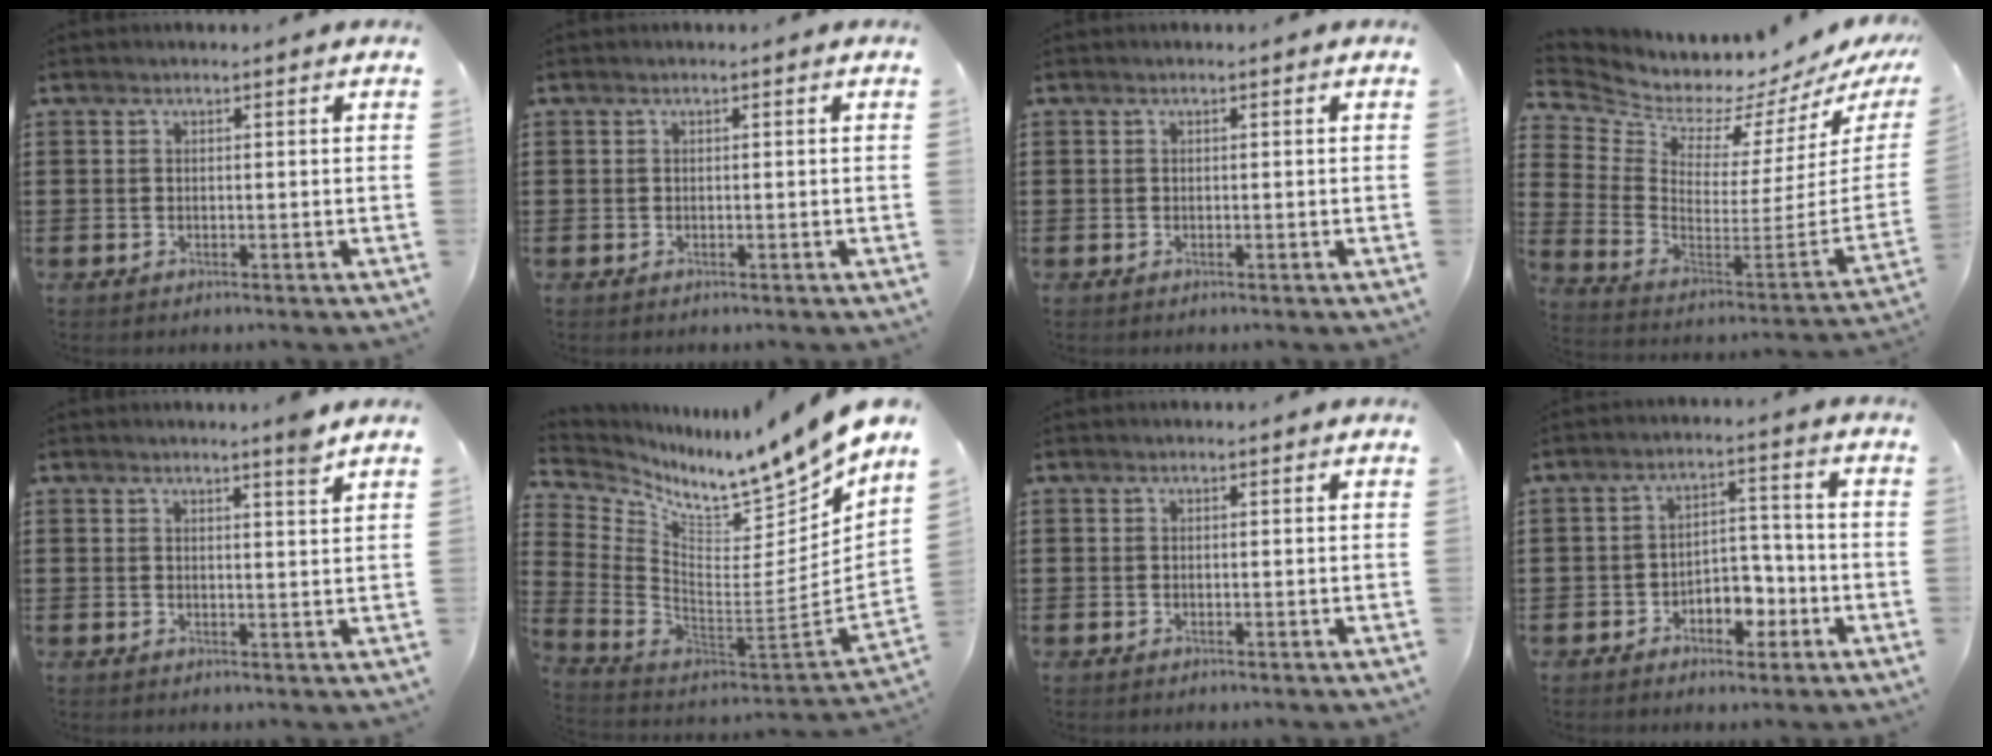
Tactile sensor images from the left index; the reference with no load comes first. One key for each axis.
{"total": 0.0}
{"total": 0.0}
{"total": 4.3, "fx": 4.1, "fy": 1.2, "fz": 0.3, "tx": -0.035, "ty": -0.068, "tz": 0.062}
{"total": 3.0, "fx": 2.5, "fy": -0.5, "fz": 1.6, "tx": -0.029, "ty": -0.007, "tz": 0.043}
{"total": 9.5, "fx": 8.7, "fy": 0.5, "fz": 3.9, "tx": -0.075, "ty": -0.091, "tz": 0.134}
{"total": 0.0}
{"total": 4.6, "fx": -2.7, "fy": 2.9, "fz": 2.4, "tx": -0.037, "ty": 0.009, "tz": -0.056}